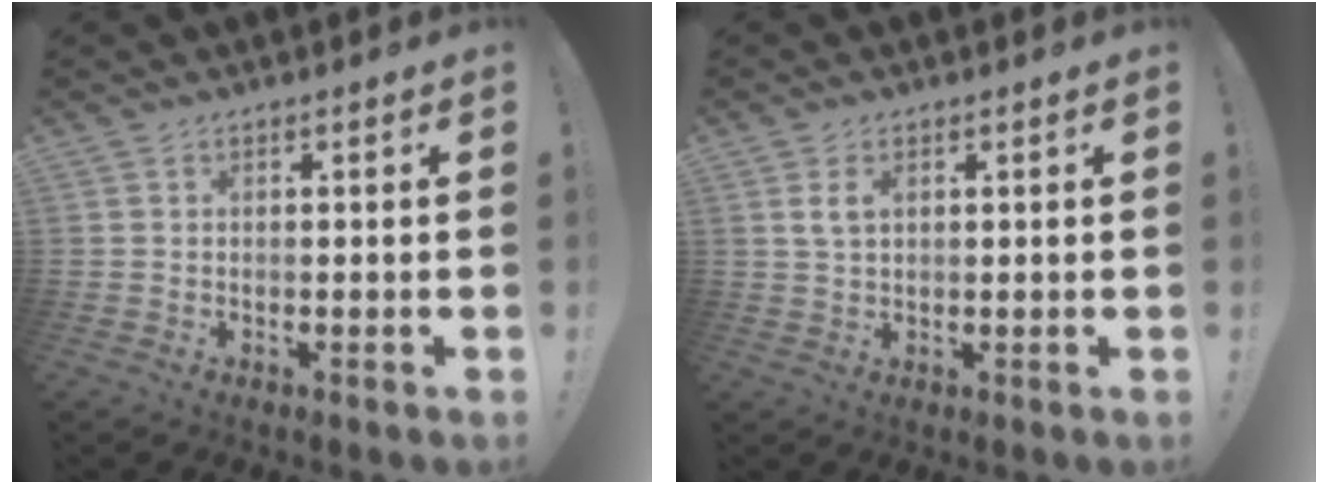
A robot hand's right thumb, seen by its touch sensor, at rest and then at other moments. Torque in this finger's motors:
{"motor_torque": [0.04, 0.04, 0.18, 0.31, 0.10]}